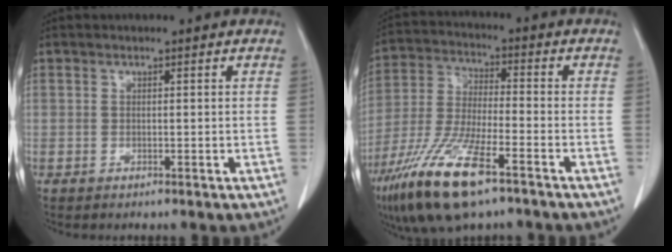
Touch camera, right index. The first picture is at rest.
{"total": 14.6, "force": [-8.9, 3.0, 11.2], "torque": [-0.236, -0.031, -0.164]}